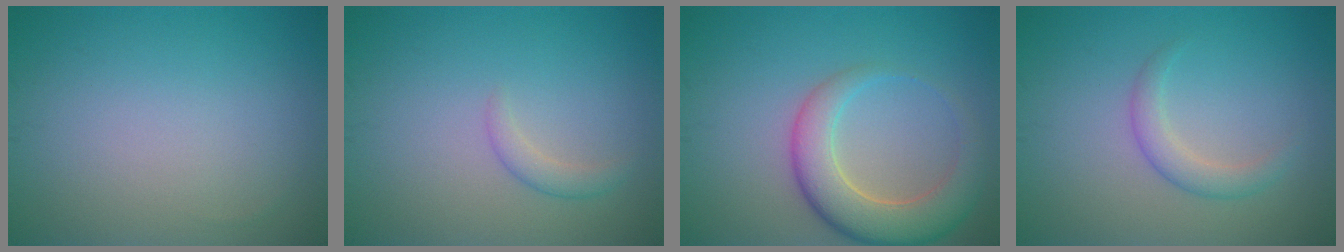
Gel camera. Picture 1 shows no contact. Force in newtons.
{"total": 1.4, "press": 1.3, "slide": 0.1}
{"total": 5.9, "press": 5.9, "slide": 0.6}
{"total": 2.0, "press": 2.0, "slide": 0.1}